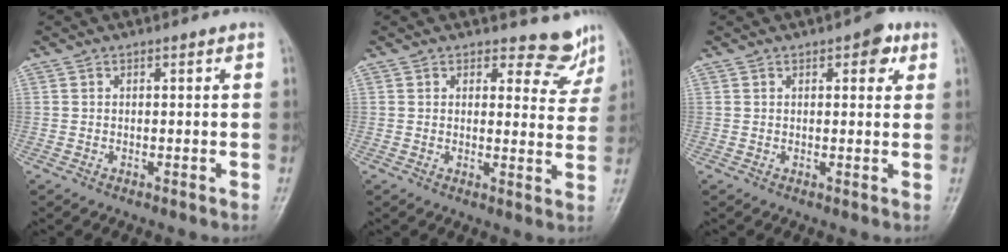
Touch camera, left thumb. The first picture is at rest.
{"total": 5.8, "force": [5.2, 2.5, 0.1], "torque": [0.029, -0.048, 0.051]}
{"total": 4.0, "force": [1.9, 2.0, 2.8], "torque": [-0.017, -0.001, 0.016]}